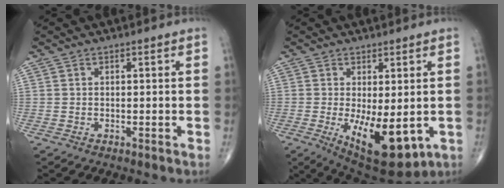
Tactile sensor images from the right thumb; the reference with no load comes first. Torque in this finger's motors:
{"motor_torque": [-0.16, 0.93, 0.30, -0.20, 0.35]}